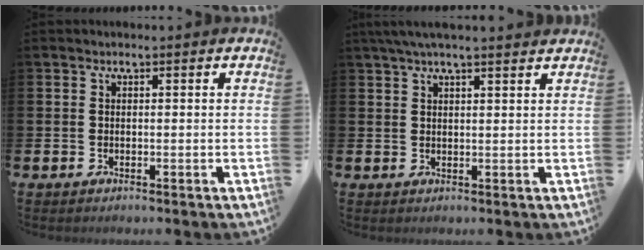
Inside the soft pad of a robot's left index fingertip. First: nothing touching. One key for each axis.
{"total": 3.6, "fx": 3.1, "fy": 0.3, "fz": 1.8, "tx": -0.039, "ty": -0.002, "tz": 0.057}